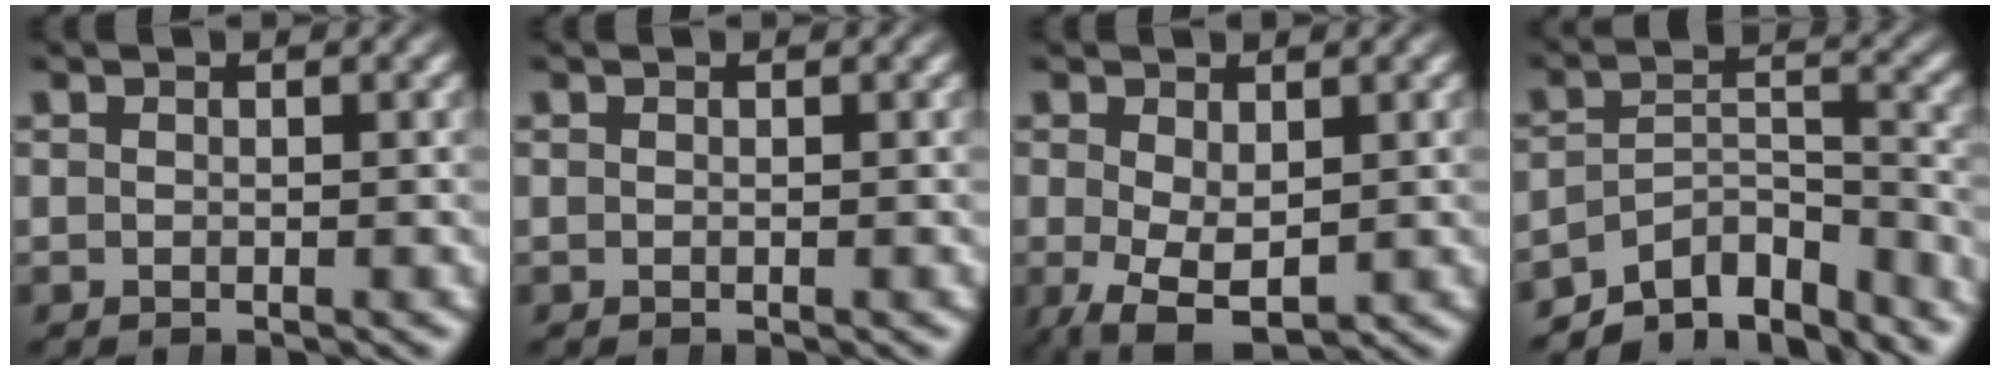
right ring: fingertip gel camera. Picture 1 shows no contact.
{"total": 0.0}
{"total": 7.0, "force": [-3.9, 3.7, 4.5], "torque": [-0.097, -0.061, -0.031]}
{"total": 11.1, "force": [-8.4, 5.2, 5.1], "torque": [-0.078, -0.042, -0.121]}